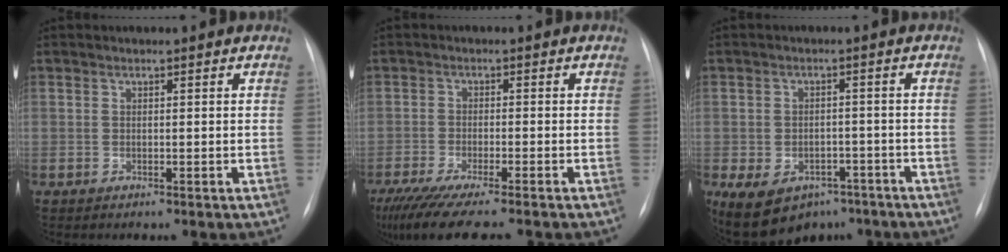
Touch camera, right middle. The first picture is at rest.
{"total": 12.0, "force": [-9.7, 0.9, 6.9], "torque": [-0.106, -0.030, -0.156]}
{"total": 10.9, "force": [-6.4, 7.3, 4.8], "torque": [-0.089, 0.016, -0.087]}